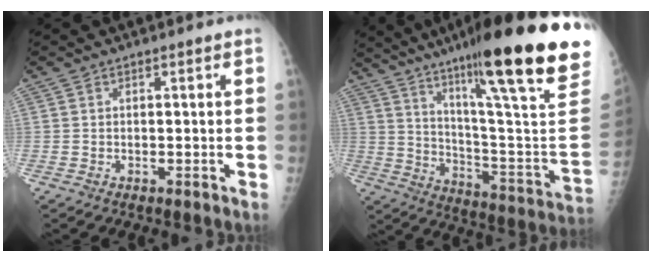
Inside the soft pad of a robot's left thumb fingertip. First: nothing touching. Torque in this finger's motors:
{"motor_torque": [2.64, 2.36, 1.37, -1.40, 0.19]}